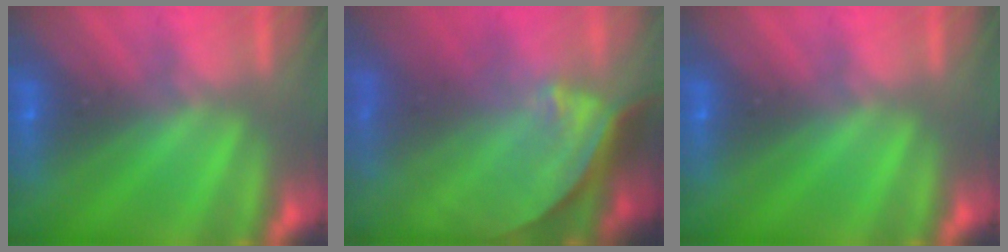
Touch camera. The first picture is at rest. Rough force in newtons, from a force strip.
{"total": 7.6}
{"total": 0.0}